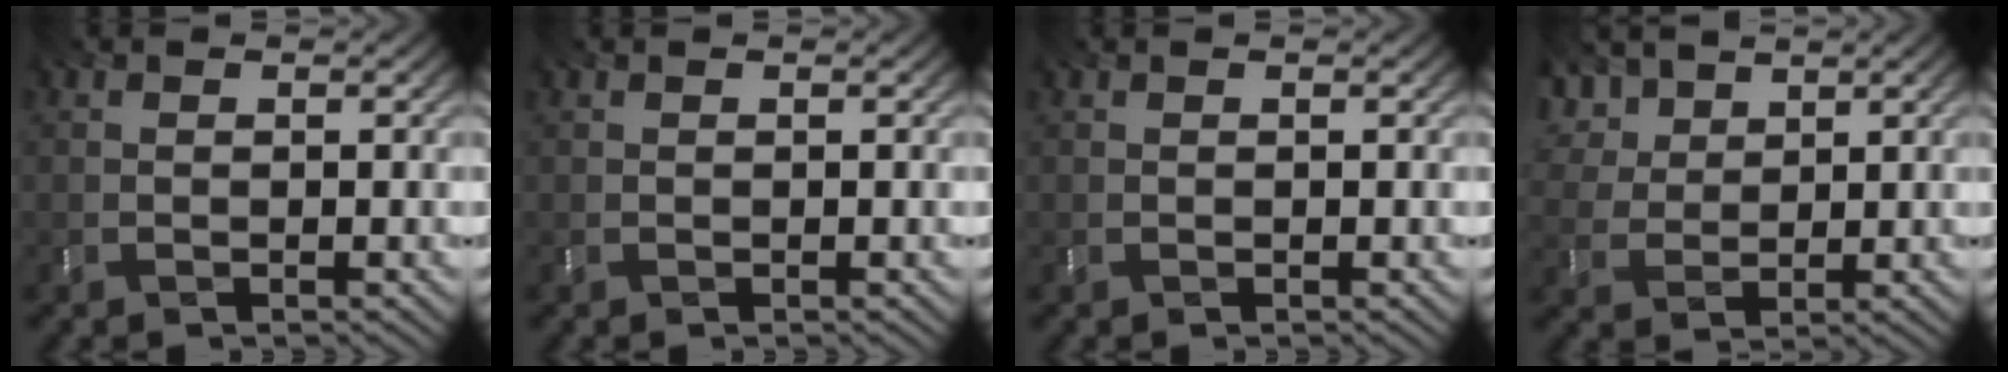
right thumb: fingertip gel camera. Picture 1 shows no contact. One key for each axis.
{"total": 0.0}
{"total": 0.0}
{"total": 5.4, "fx": 3.4, "fy": 3.2, "fz": 2.7, "tx": -0.086, "ty": 0.011, "tz": 0.056}